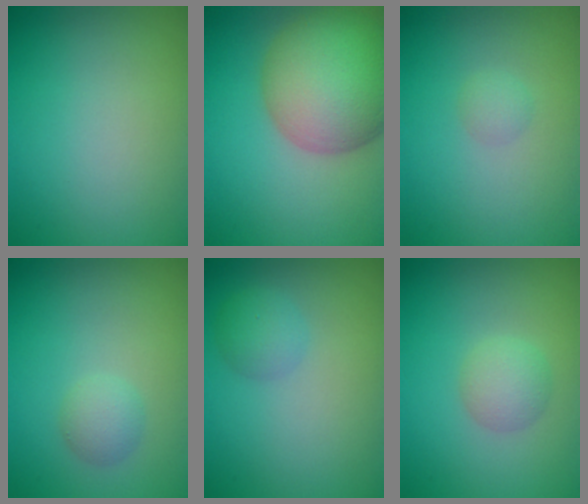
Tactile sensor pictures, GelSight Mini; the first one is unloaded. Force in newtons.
{"total": 11.2, "press": 11.2, "slide": 0.6}
{"total": 1.0, "press": 1.0, "slide": 0.1}
{"total": 1.8, "press": 1.8, "slide": 0.1}
{"total": 1.9, "press": 1.9, "slide": 0.1}
{"total": 2.3, "press": 2.3, "slide": 0.1}